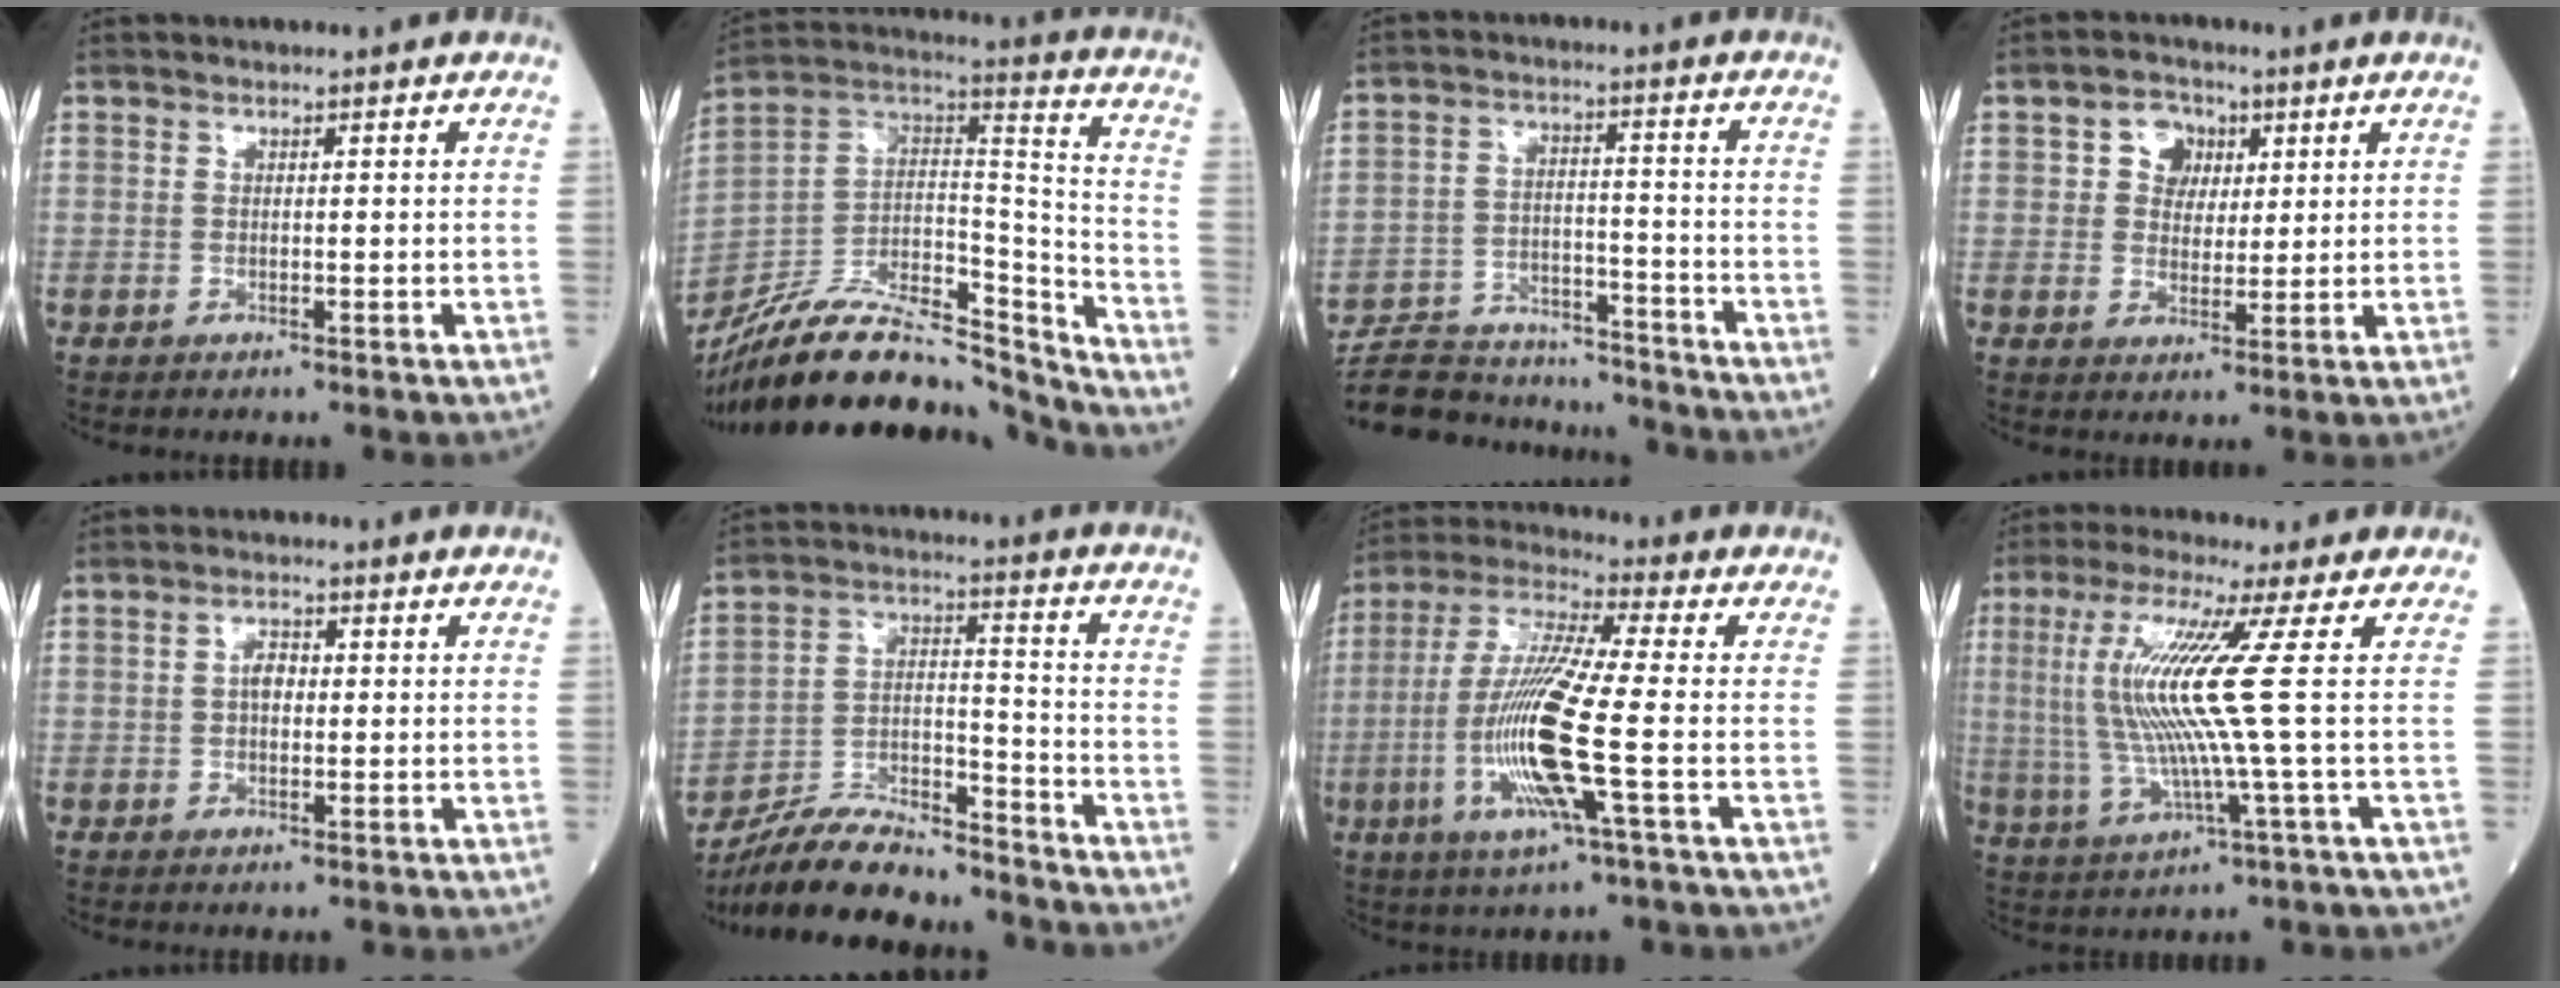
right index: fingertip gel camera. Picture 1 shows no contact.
{"total": 26.2, "force": [-23.6, 4.7, 10.4], "torque": [-0.197, 0.020, -0.394]}
{"total": 16.8, "force": [-16.0, 3.5, 3.9], "torque": [-0.076, 0.014, -0.244]}
{"total": 4.6, "force": [1.6, 3.8, 2.2], "torque": [-0.035, 0.016, 0.027]}
{"total": 2.3, "force": [0.1, 1.4, 1.8], "torque": [-0.033, 0.006, 0.000]}
{"total": 15.3, "force": [-14.3, 2.5, 4.9], "torque": [-0.089, 0.023, -0.251]}
{"total": 14.7, "force": [-3.4, 0.2, 14.3], "torque": [-0.302, -0.012, -0.076]}
{"total": 11.7, "force": [1.6, -1.8, 11.5], "torque": [-0.244, -0.002, 0.030]}